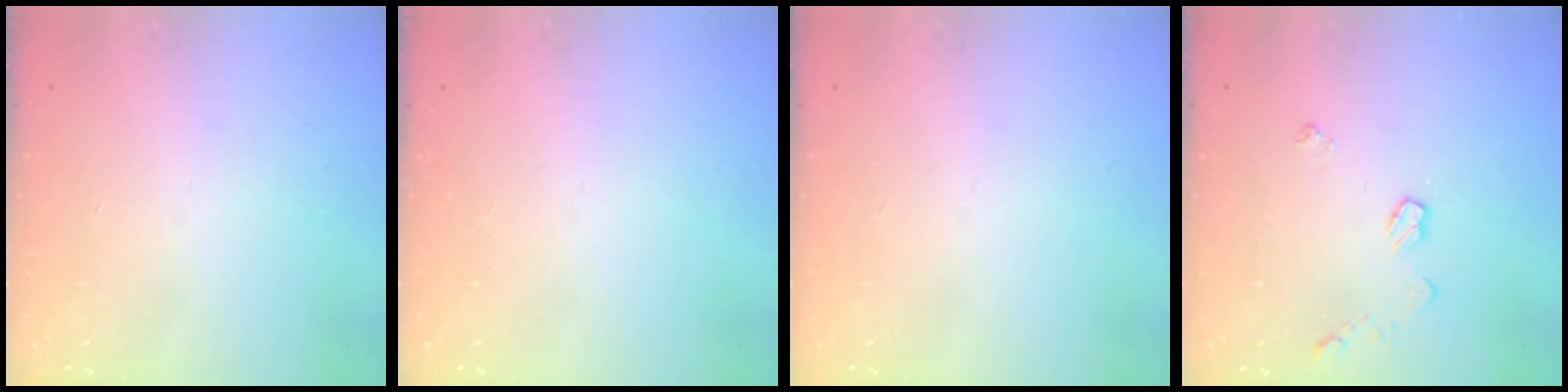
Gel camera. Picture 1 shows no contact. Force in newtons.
{"total": 0.0}
{"total": 0.0}
{"total": 5.5, "press": 5.4, "slide": 0.6}